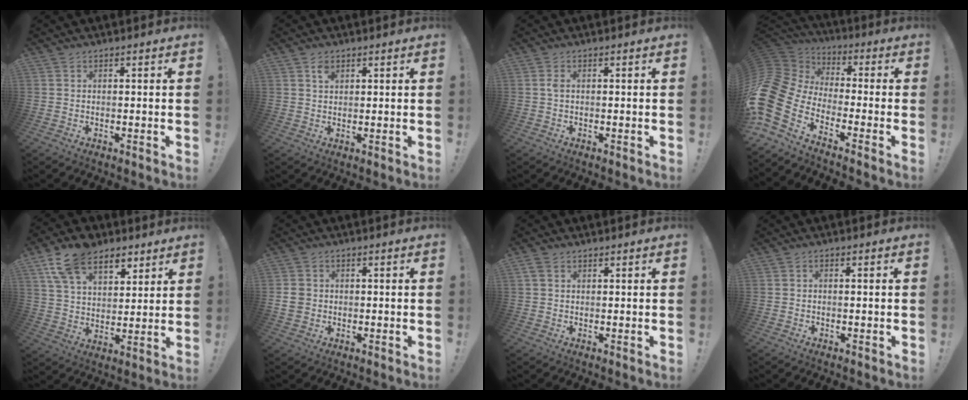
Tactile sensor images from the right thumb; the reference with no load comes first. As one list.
[{"total": 2.6, "force": [1.6, 1.6, 1.3], "torque": [-0.007, -0.009, 0.024]}, {"total": 1.3, "force": [0.1, 0.5, 1.2], "torque": [-0.033, 0.007, 0.002]}, {"total": 15.9, "force": [-6.1, 9.6, 11.1], "torque": [-0.256, 0.017, -0.105]}, {"total": 15.2, "force": [9.5, 9.1, 7.6], "torque": [-0.127, -0.045, 0.177]}, {"total": 4.2, "force": [0.1, 3.7, 1.8], "torque": [-0.027, 0.002, 0.003]}, {"total": 2.5, "force": [1.3, 1.6, 1.3], "torque": [-0.020, 0.002, 0.025]}, {"total": 1.0, "force": [-0.7, 0.1, 0.8], "torque": [-0.015, 0.001, -0.012]}]